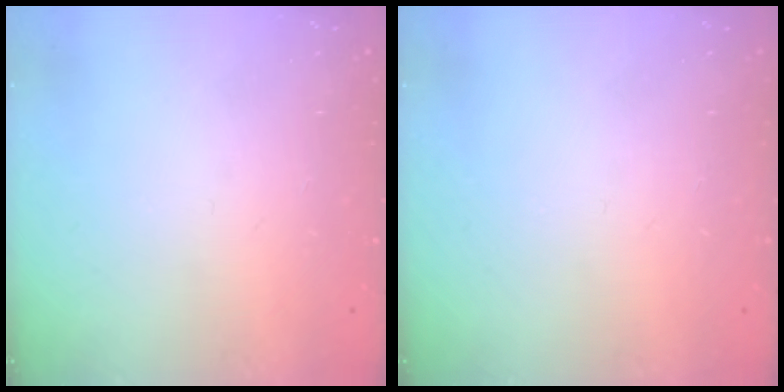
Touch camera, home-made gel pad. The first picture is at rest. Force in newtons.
{"total": 0.0}